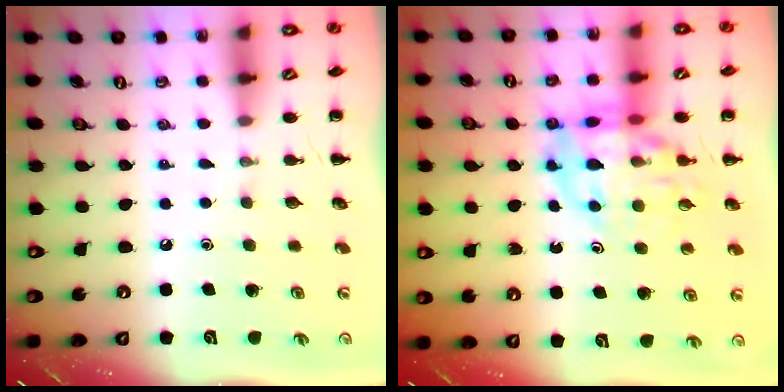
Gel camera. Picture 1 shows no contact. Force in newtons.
{"total": 14.2, "press": 13.8, "slide": 3.4}